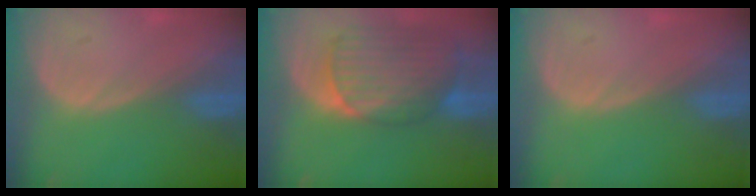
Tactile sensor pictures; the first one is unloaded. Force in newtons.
{"total": 10.1, "press": 8.6, "slide": 5.3}
{"total": 0.0}